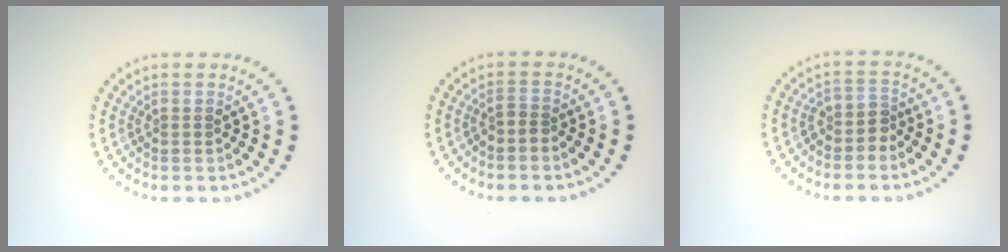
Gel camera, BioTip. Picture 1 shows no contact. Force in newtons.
{"total": 0.9, "press": 0.6, "slide": 0.7}
{"total": 1.9, "press": 1.5, "slide": 1.2}